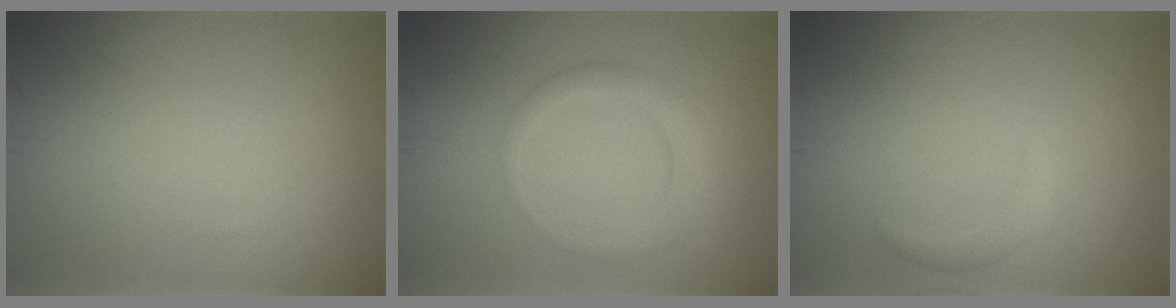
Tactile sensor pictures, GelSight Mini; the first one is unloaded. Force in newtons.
{"total": 2.6, "press": 2.6, "slide": 0.1}
{"total": 1.2, "press": 1.2, "slide": 0.2}